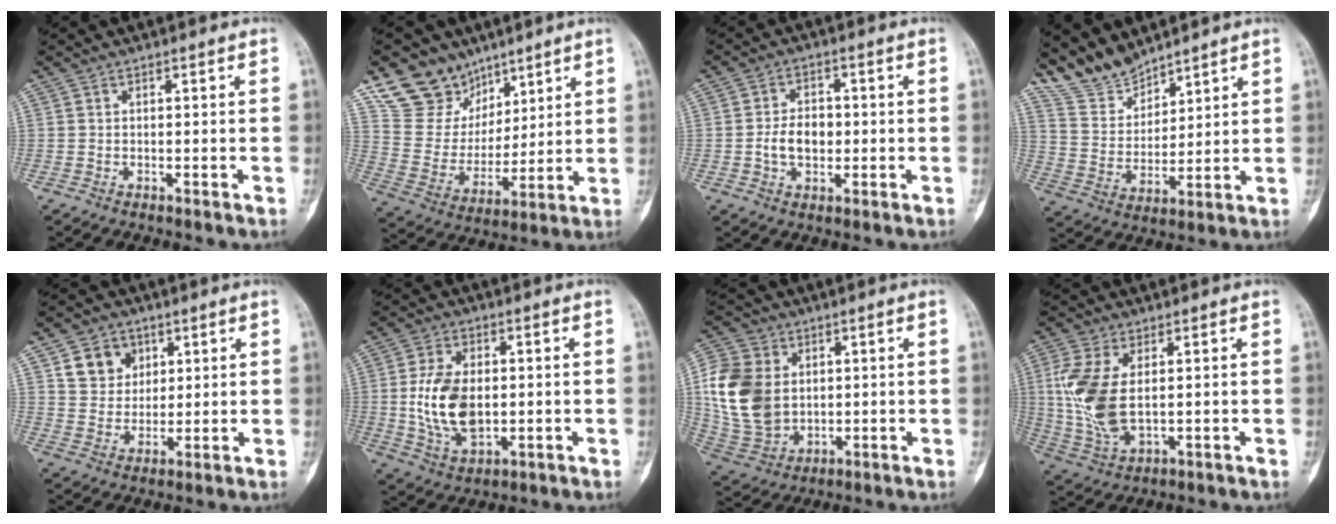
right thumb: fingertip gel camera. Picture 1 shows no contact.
{"total": 14.1, "force": [9.9, 9.8, 2.2], "torque": [0.000, -0.059, 0.199]}
{"total": 6.2, "force": [-0.7, 4.4, 4.4], "torque": [-0.063, 0.010, -0.013]}
{"total": 8.6, "force": [8.0, 2.9, 1.0], "torque": [-0.007, -0.051, 0.174]}
{"total": 8.2, "force": [3.5, 6.8, 2.8], "torque": [-0.013, -0.014, 0.064]}
{"total": 12.6, "force": [0.0, 7.9, 9.9], "torque": [-0.177, -0.004, 0.011]}
{"total": 16.2, "force": [1.9, 12.5, 10.2], "torque": [-0.192, -0.005, 0.045]}
{"total": 12.6, "force": [1.4, 6.9, 10.4], "torque": [-0.228, -0.009, 0.036]}